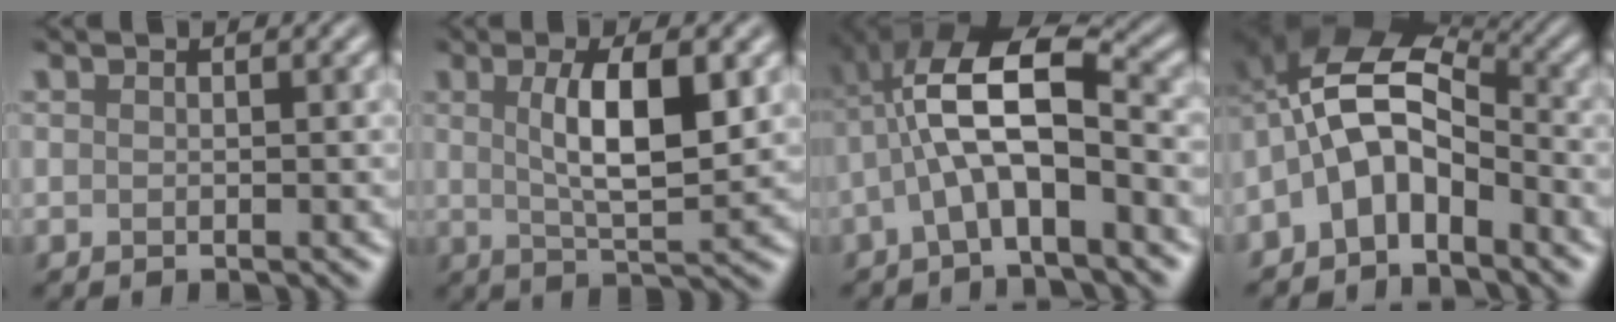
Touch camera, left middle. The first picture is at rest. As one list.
[{"total": 5.9, "force": [1.2, 1.4, 5.6], "torque": [-0.091, 0.011, 0.035]}, {"total": 7.3, "force": [-0.9, 2.5, 6.7], "torque": [-0.136, 0.035, -0.013]}, {"total": 7.2, "force": [-2.7, 4.0, 5.3], "torque": [-0.100, 0.026, -0.055]}]